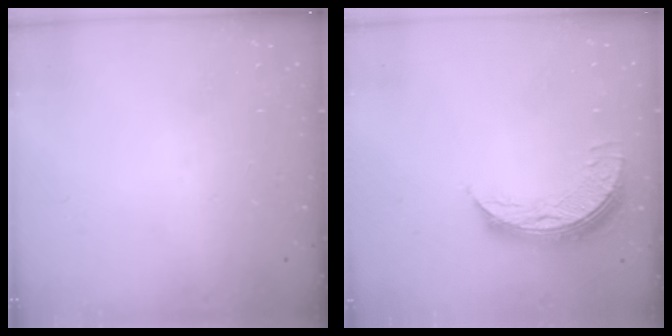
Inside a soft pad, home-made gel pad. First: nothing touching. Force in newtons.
{"total": 8.7, "press": 8.6, "slide": 0.9}